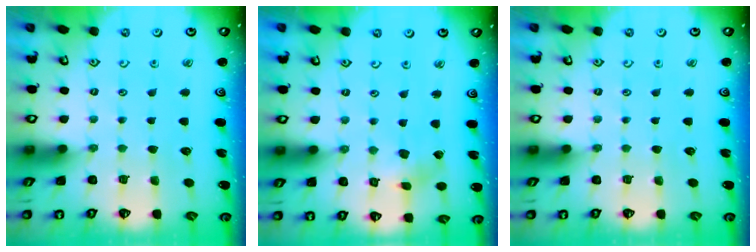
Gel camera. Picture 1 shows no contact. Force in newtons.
{"total": 2.2, "press": 2.2, "slide": 0.4}
{"total": 0.0}